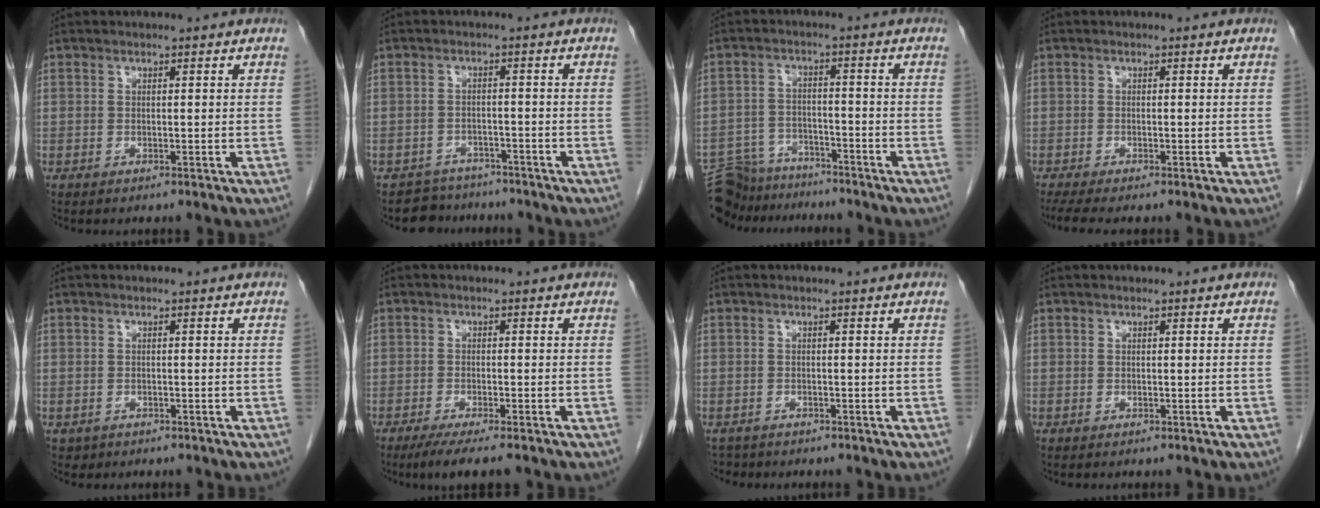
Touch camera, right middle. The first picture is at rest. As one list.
[{"total": 4.1, "force": [-3.5, 1.9, -0.9], "torque": [0.017, 0.009, -0.057]}, {"total": 10.3, "force": [-9.4, 4.0, 1.3], "torque": [-0.030, 0.012, -0.149]}, {"total": 3.6, "force": [-2.9, 0.2, 2.1], "torque": [-0.036, -0.009, -0.050]}, {"total": 0.9, "force": [-0.4, 0.8, -0.2], "torque": [-0.005, 0.004, -0.002]}, {"total": 5.1, "force": [-3.8, 0.1, 3.4], "torque": [-0.055, -0.014, -0.060]}, {"total": 1.8, "force": [-1.5, 0.8, -0.4], "torque": [-0.001, -0.001, -0.027]}, {"total": 0.0}]